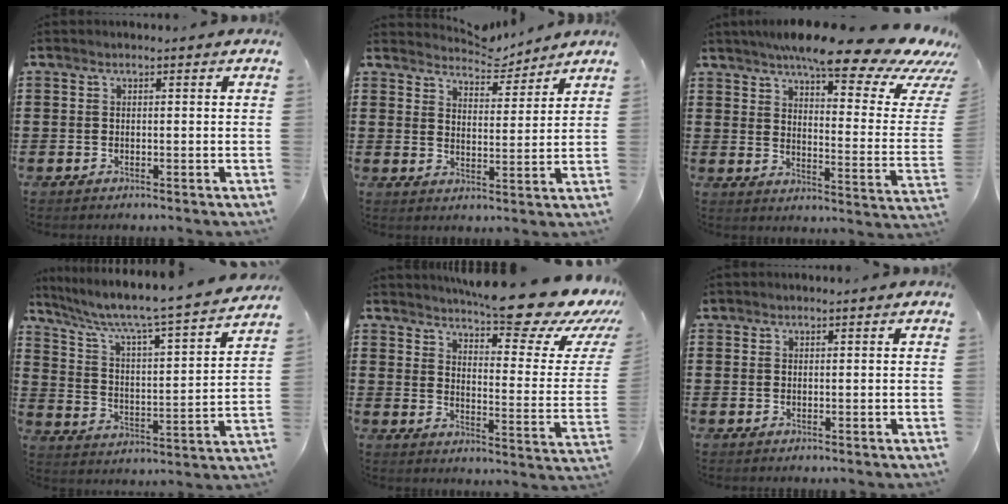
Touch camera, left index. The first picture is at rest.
{"total": 4.8, "force": [4.7, 0.8, 0.3], "torque": [-0.019, -0.025, 0.082]}
{"total": 12.5, "force": [9.7, 1.3, 7.8], "torque": [-0.137, -0.067, 0.157]}
{"total": 5.4, "force": [4.6, -0.1, 2.8], "torque": [-0.078, -0.049, 0.067]}
{"total": 13.2, "force": [11.2, 1.5, 6.8], "torque": [-0.109, -0.085, 0.182]}
{"total": 0.6, "force": [0.4, 0.4, 0.0], "torque": [-0.003, 0.002, 0.009]}